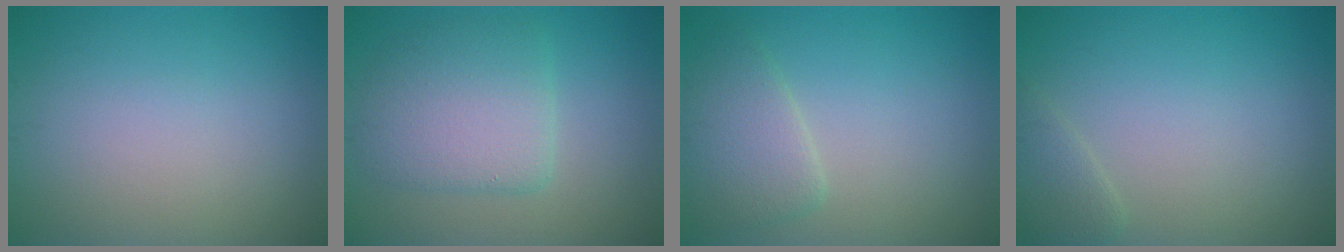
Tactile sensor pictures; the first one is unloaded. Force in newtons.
{"total": 5.1, "press": 5.1, "slide": 0.4}
{"total": 3.1, "press": 3.1, "slide": 0.4}
{"total": 1.4, "press": 1.4, "slide": 0.1}